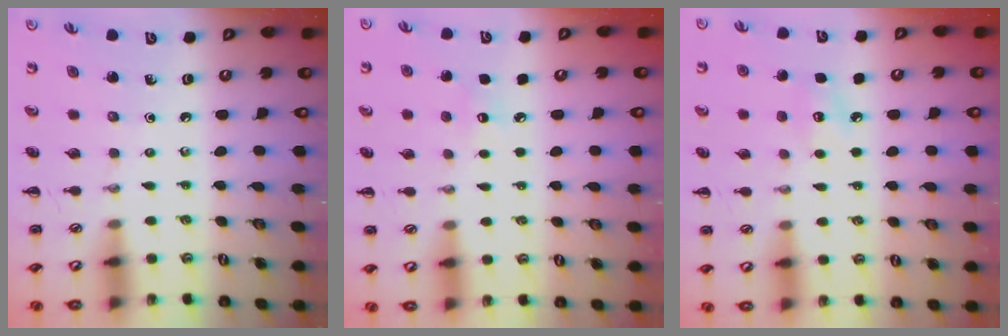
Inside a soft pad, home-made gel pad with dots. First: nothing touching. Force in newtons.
{"total": 5.1, "press": 4.9, "slide": 1.3}
{"total": 7.6, "press": 7.3, "slide": 2.2}